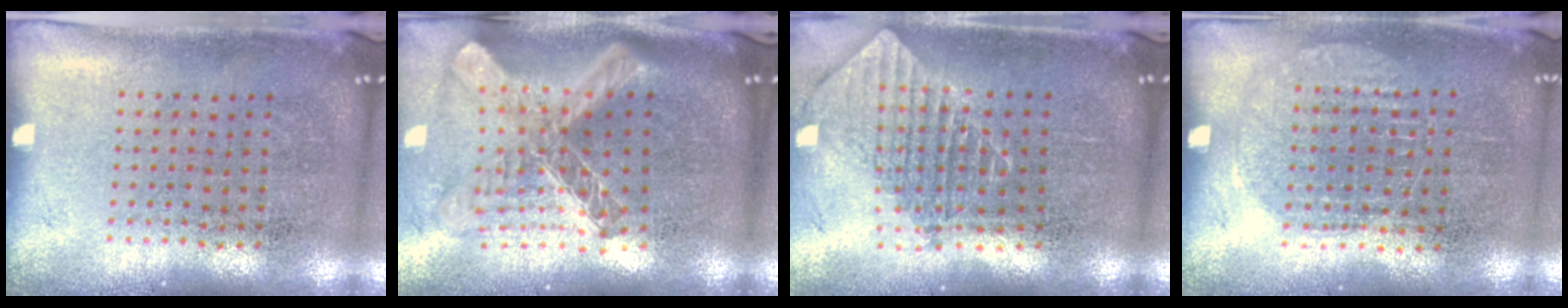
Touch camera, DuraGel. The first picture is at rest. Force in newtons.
{"total": 2.8, "press": 2.0, "slide": 1.9}
{"total": 1.9, "press": 1.5, "slide": 1.2}
{"total": 0.9, "press": 0.9, "slide": 0.3}